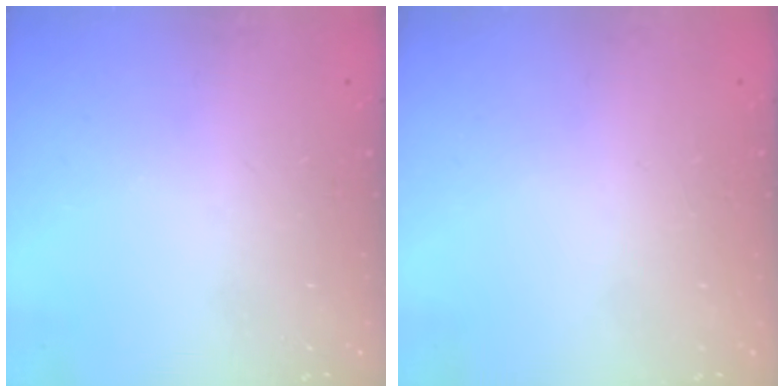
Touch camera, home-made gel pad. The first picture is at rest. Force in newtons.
{"total": 1.9, "press": 1.9, "slide": 0.1}